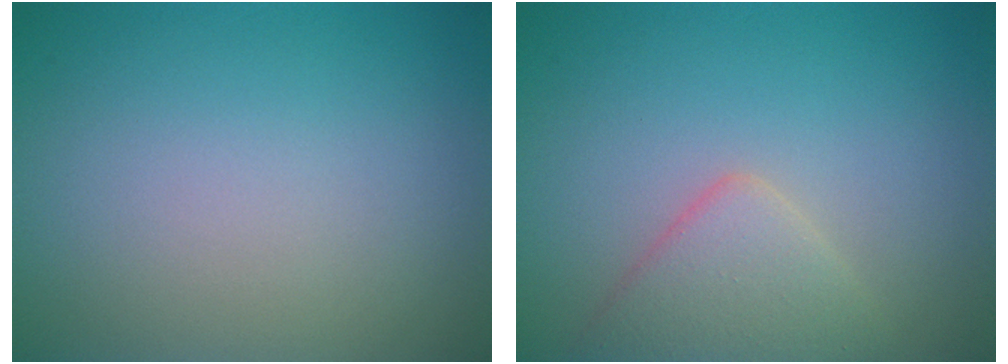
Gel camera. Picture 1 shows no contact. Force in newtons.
{"total": 3.2, "press": 3.2, "slide": 0.1}